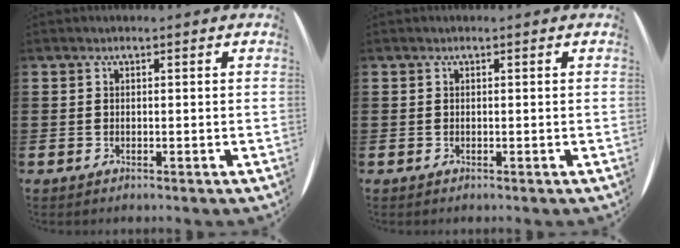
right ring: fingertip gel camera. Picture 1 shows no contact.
{"total": 0.0}